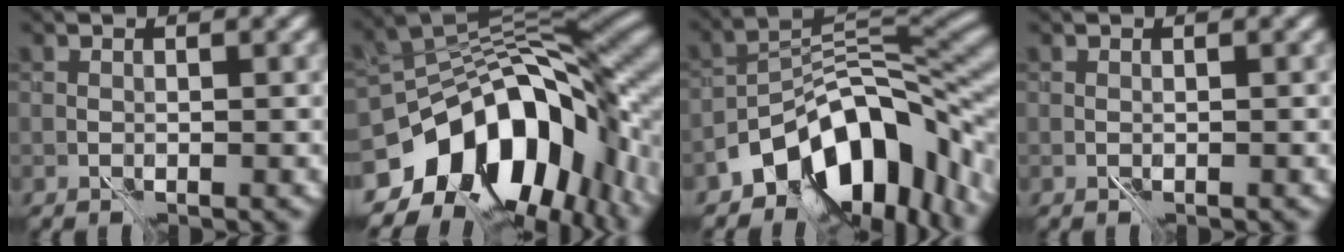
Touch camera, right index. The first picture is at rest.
{"total": 15.5, "force": [-6.1, 9.4, 10.7], "torque": [-0.154, -0.012, -0.097]}
{"total": 11.8, "force": [-6.9, 5.6, 7.7], "torque": [-0.098, 0.003, -0.130]}
{"total": 0.0}